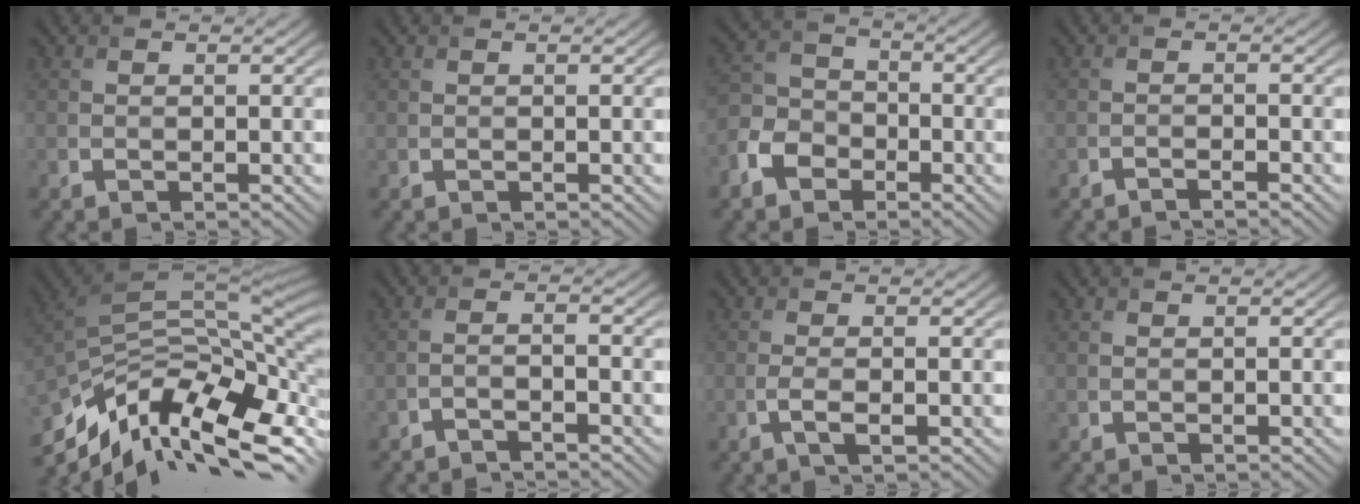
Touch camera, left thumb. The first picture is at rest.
{"total": 0.0}
{"total": 5.8, "force": [-3.4, 4.1, 2.3], "torque": [-0.063, 0.001, -0.083]}
{"total": 1.2, "force": [-1.0, 0.1, 0.6], "torque": [-0.008, -0.001, -0.025]}
{"total": 15.7, "force": [-7.9, 7.1, 11.6], "torque": [-0.259, -0.015, -0.138]}
{"total": 2.2, "force": [-1.9, 0.2, 1.2], "torque": [-0.017, 0.005, -0.047]}
{"total": 2.1, "force": [-0.7, 0.5, 1.9], "torque": [-0.041, 0.000, -0.017]}
{"total": 0.0}